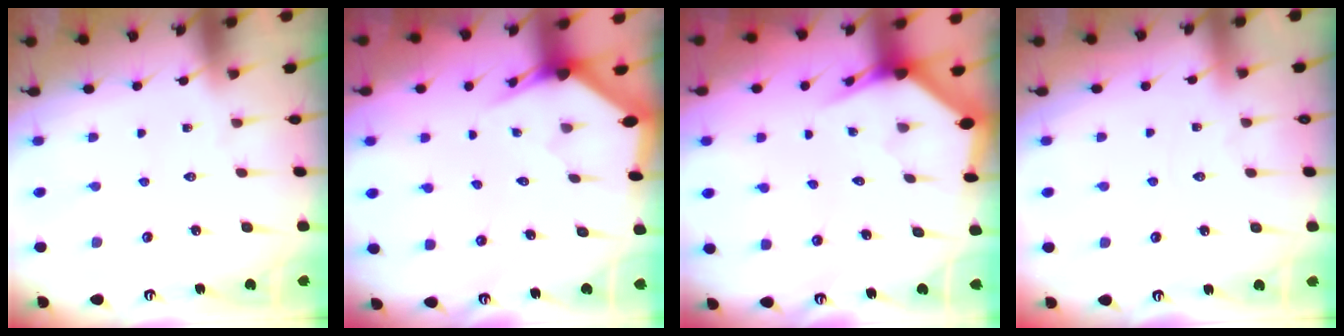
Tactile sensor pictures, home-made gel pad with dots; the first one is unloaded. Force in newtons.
{"total": 2.9, "press": 2.9, "slide": 0.2}
{"total": 3.4, "press": 3.3, "slide": 0.5}
{"total": 2.1, "press": 2.1, "slide": 0.2}